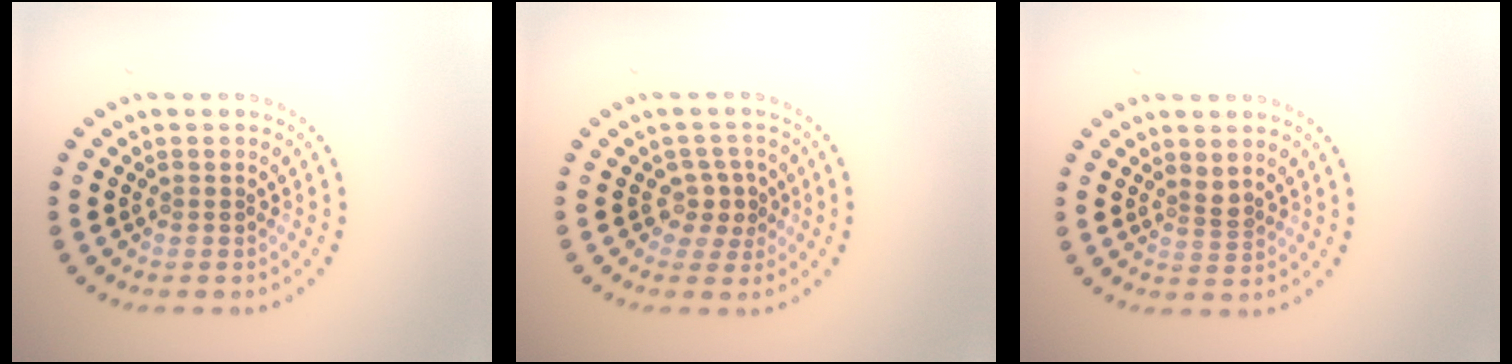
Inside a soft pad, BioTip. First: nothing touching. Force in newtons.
{"total": 2.2, "press": 1.8, "slide": 1.3}
{"total": 1.1, "press": 0.7, "slide": 0.8}